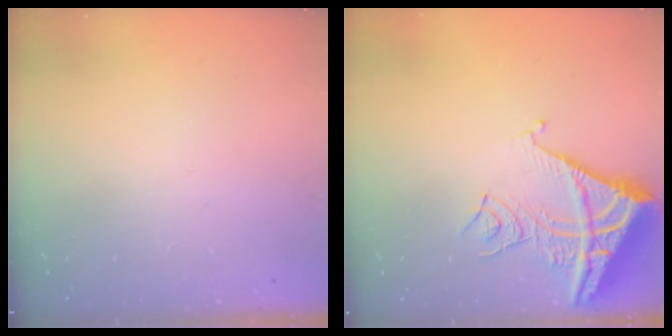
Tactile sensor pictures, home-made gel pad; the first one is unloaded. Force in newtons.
{"total": 12.2, "press": 12.1, "slide": 1.5}